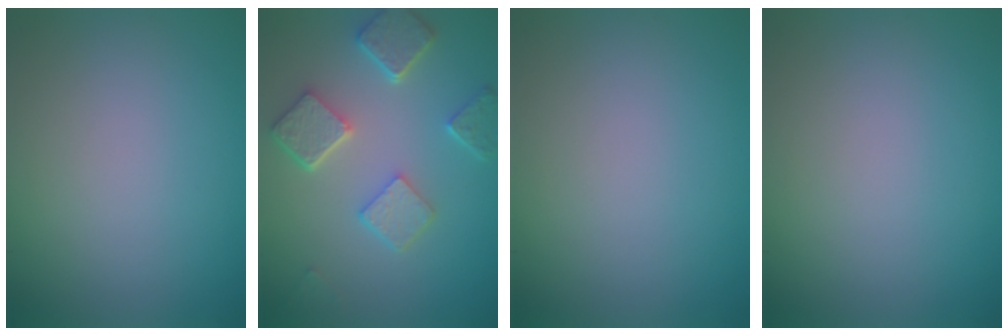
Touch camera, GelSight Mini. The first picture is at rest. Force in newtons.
{"total": 5.1, "press": 4.0, "slide": 3.2}
{"total": 0.0}
{"total": 0.0}